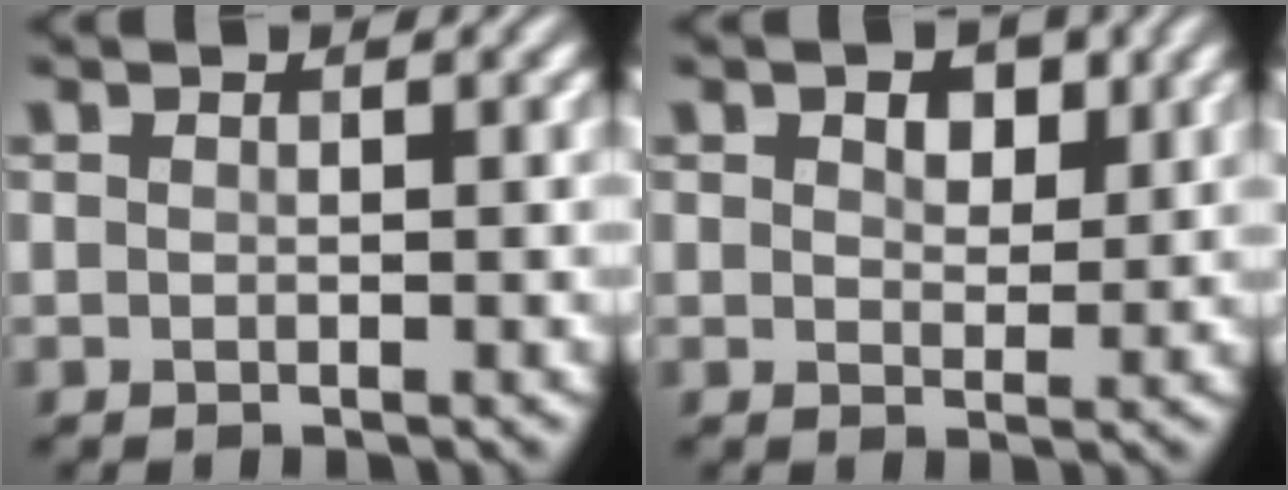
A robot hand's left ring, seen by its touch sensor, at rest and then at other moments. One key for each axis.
{"total": 2.7, "fx": 1.3, "fy": 1.7, "fz": 1.7, "tx": -0.027, "ty": -0.001, "tz": 0.020}